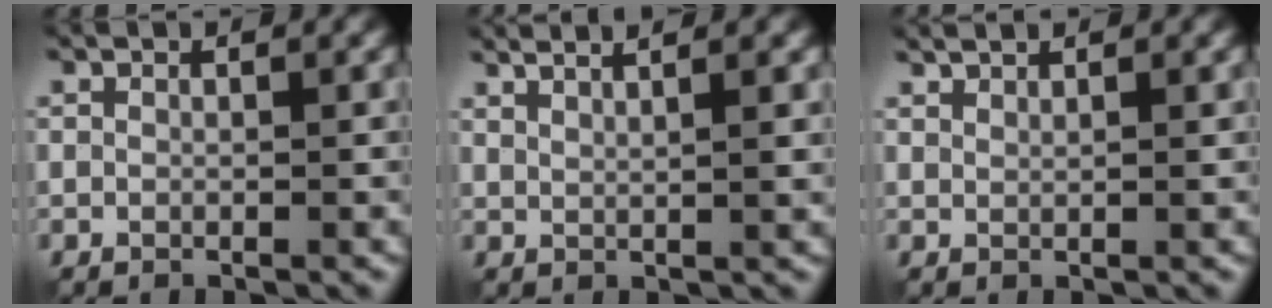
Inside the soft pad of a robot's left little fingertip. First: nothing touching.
{"total": 3.9, "force": [2.8, 0.9, 2.5], "torque": [-0.021, 0.012, 0.022]}
{"total": 1.5, "force": [1.3, 0.3, 0.8], "torque": [-0.006, 0.003, 0.018]}